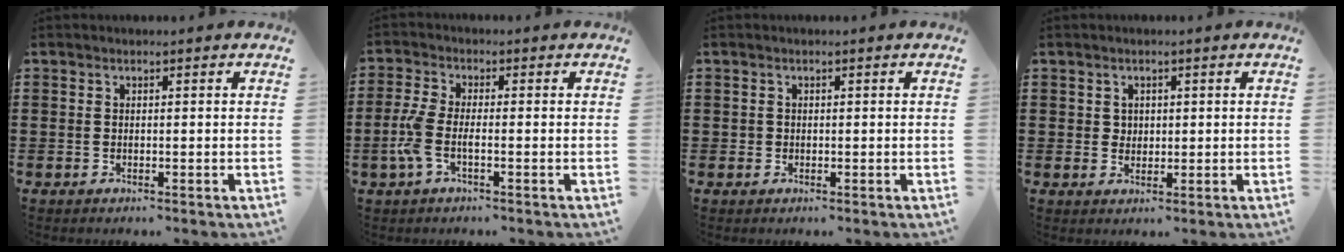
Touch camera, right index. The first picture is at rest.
{"total": 4.2, "force": [-1.5, 1.4, 3.7], "torque": [-0.092, -0.006, -0.034]}
{"total": 0.6, "force": [0.0, 0.6, 0.1], "torque": [-0.003, 0.005, -0.002]}
{"total": 1.6, "force": [0.7, 1.4, 0.3], "torque": [-0.011, 0.008, 0.012]}